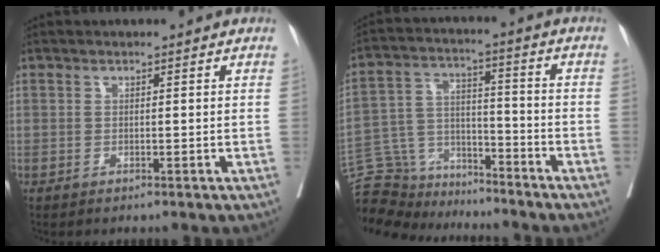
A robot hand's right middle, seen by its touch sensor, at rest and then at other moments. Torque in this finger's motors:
{"motor_torque": [0.94, -1.20, 1.05, 0.21]}